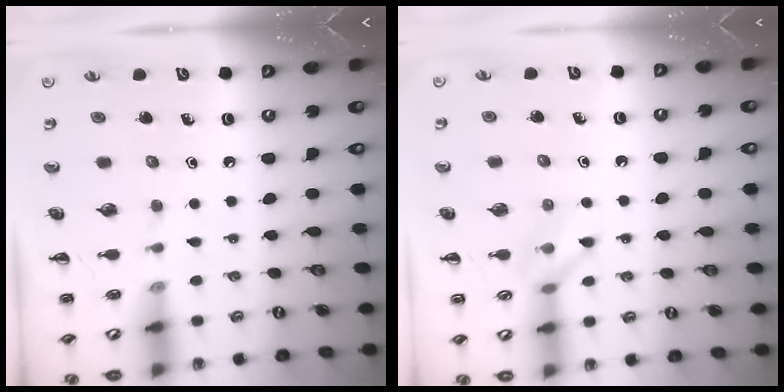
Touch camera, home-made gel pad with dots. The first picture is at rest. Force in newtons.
{"total": 7.4, "press": 7.4, "slide": 0.5}